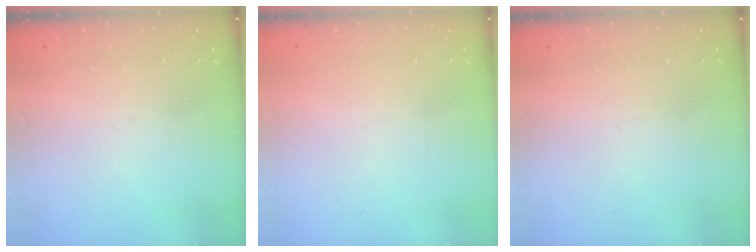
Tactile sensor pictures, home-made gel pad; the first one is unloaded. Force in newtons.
{"total": 1.6, "press": 1.6, "slide": 0.1}
{"total": 1.9, "press": 1.9, "slide": 0.1}